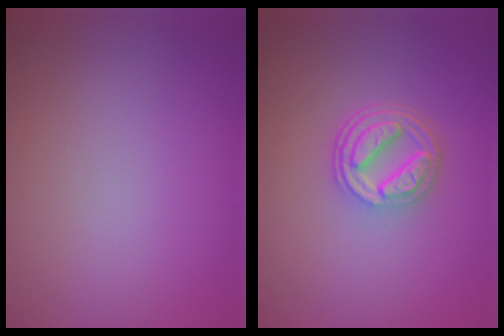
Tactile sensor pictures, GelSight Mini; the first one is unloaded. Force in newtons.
{"total": 4.5, "press": 3.3, "slide": 3.0}